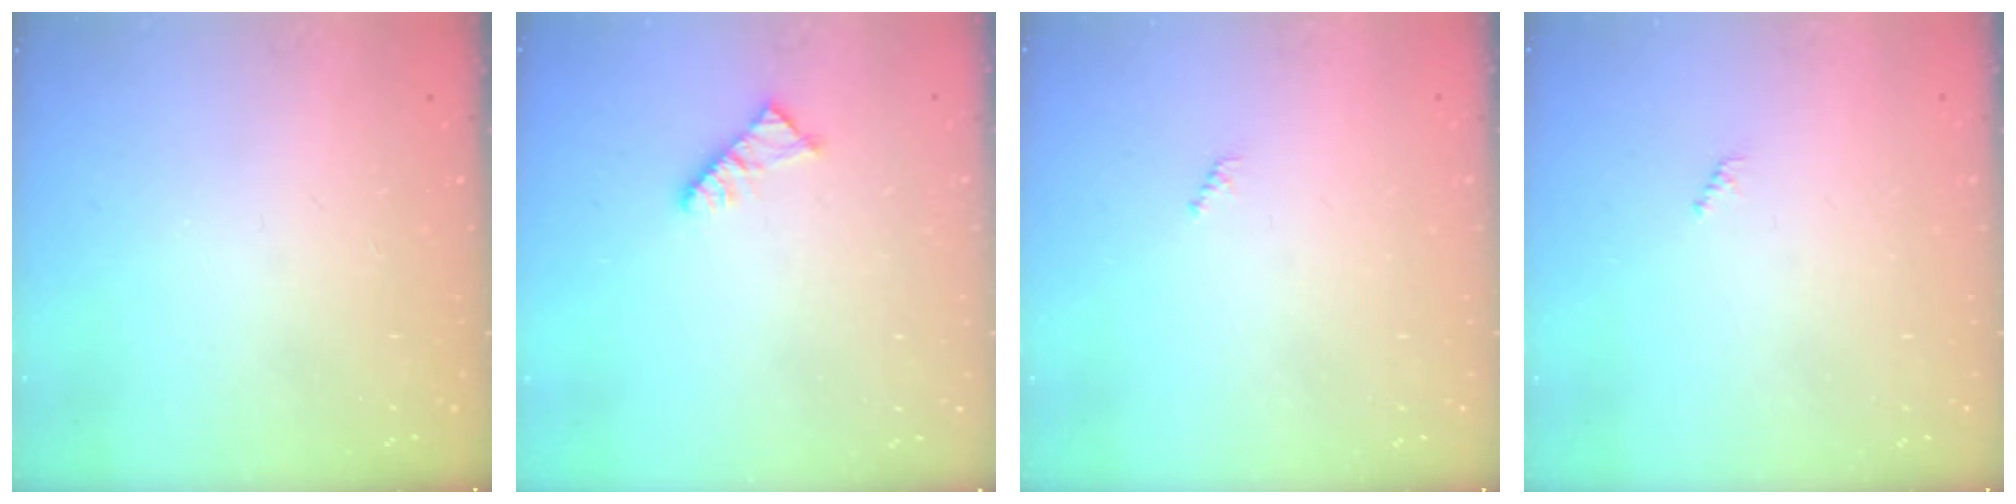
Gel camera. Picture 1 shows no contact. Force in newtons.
{"total": 5.2, "press": 5.2, "slide": 0.6}
{"total": 0.7, "press": 0.7, "slide": 0.3}
{"total": 0.7, "press": 0.7, "slide": 0.3}